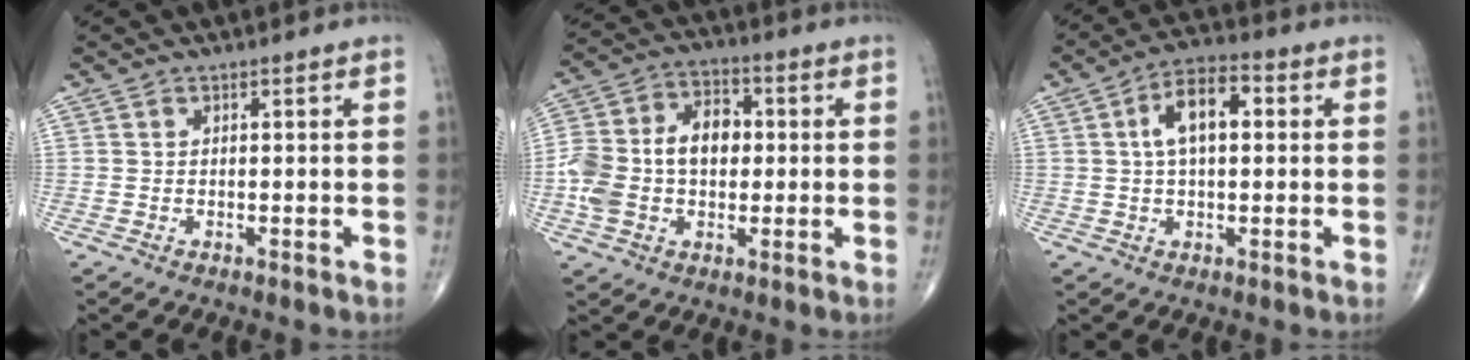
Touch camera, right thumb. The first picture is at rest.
{"total": 15.0, "force": [-0.2, 10.2, 10.9], "torque": [-0.199, 0.037, -0.006]}
{"total": 9.4, "force": [1.8, 4.8, 7.8], "torque": [-0.130, 0.021, 0.024]}